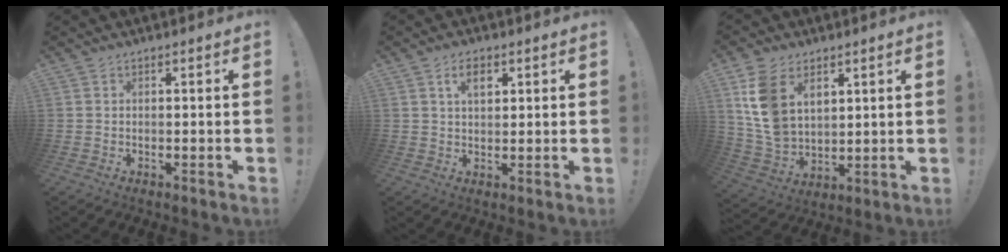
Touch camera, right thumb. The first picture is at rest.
{"total": 4.8, "force": [2.1, 2.7, 3.4], "torque": [-0.056, 0.002, 0.034]}
{"total": 12.6, "force": [5.6, 8.6, 7.2], "torque": [-0.150, -0.026, 0.111]}